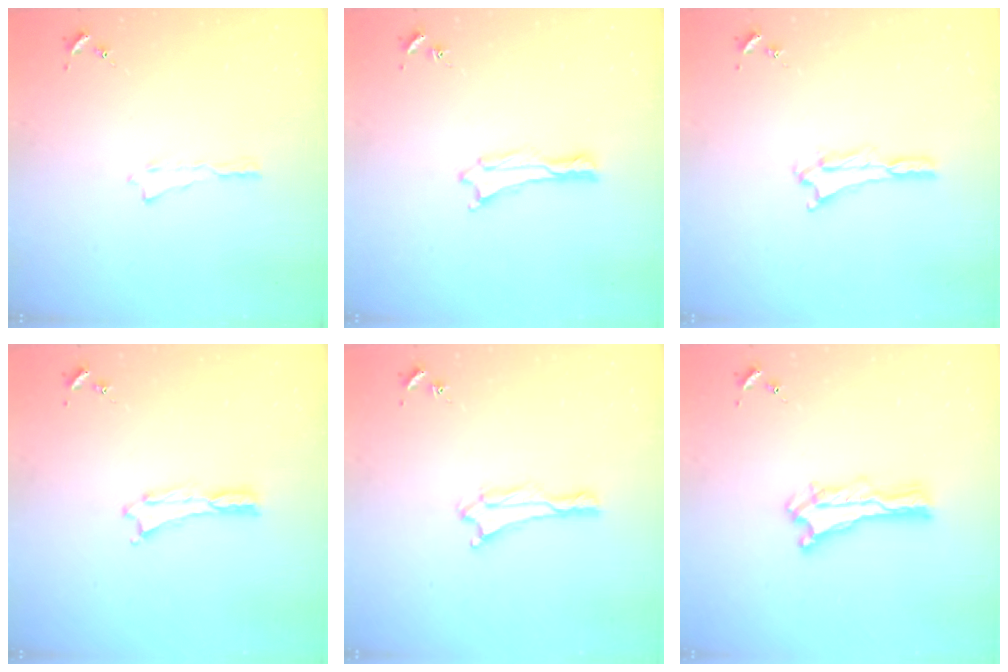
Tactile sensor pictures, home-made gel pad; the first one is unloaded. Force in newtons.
{"total": 0.0}
{"total": 1.8, "press": 1.8, "slide": 0.1}
{"total": 0.0}
{"total": 1.4, "press": 1.4, "slide": 0.2}
{"total": 1.2, "press": 1.2, "slide": 0.2}